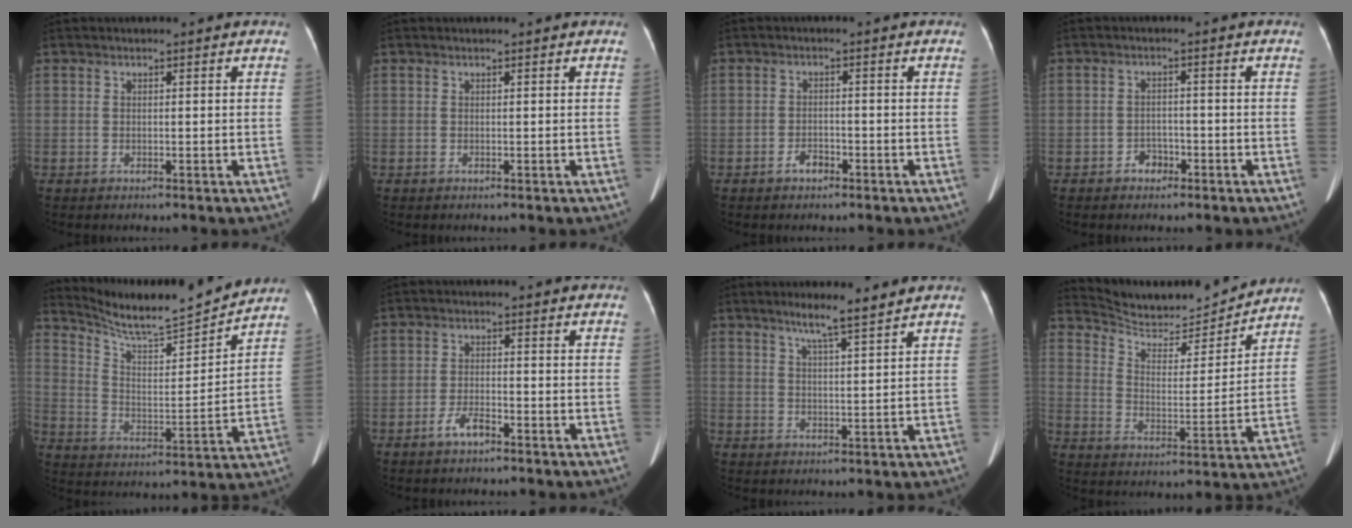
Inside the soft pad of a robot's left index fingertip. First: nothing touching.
{"total": 0.0}
{"total": 2.2, "force": [-1.6, 1.1, 1.1], "torque": [-0.020, 0.003, -0.026]}
{"total": 2.5, "force": [-1.6, 1.6, 0.8], "torque": [-0.012, 0.007, -0.024]}
{"total": 15.2, "force": [14.5, -0.2, 4.5], "torque": [-0.086, -0.010, 0.233]}
{"total": 3.2, "force": [-2.3, 1.0, 2.1], "torque": [-0.044, 0.002, -0.044]}
{"total": 5.2, "force": [4.1, -0.6, 3.2], "torque": [-0.056, 0.001, 0.071]}
{"total": 14.0, "force": [13.7, 1.9, 2.4], "torque": [-0.044, -0.011, 0.212]}